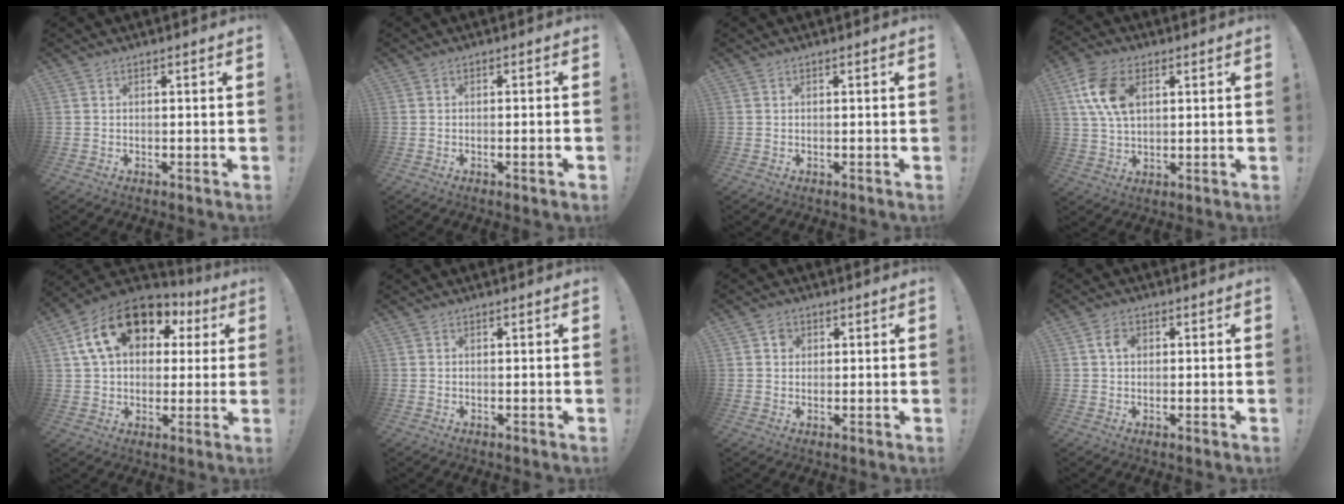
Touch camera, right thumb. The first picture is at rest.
{"total": 2.1, "force": [-0.6, -0.4, 2.0], "torque": [-0.038, 0.000, -0.009]}
{"total": 0.0}
{"total": 12.2, "force": [4.1, 7.4, 8.8], "torque": [-0.174, 0.000, 0.077]}
{"total": 18.9, "force": [8.1, 12.3, 11.9], "torque": [-0.195, -0.020, 0.149]}
{"total": 0.0}
{"total": 2.7, "force": [0.9, 2.4, 0.8], "torque": [-0.006, -0.003, 0.014]}
{"total": 3.7, "force": [0.7, 2.4, 2.8], "torque": [-0.051, 0.008, 0.012]}